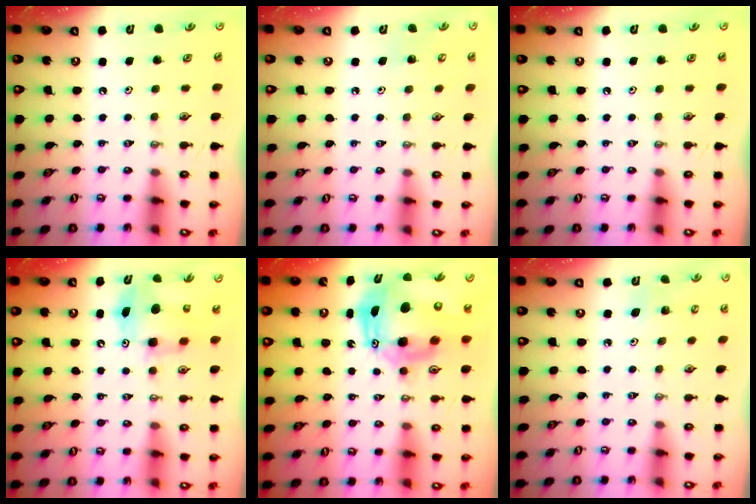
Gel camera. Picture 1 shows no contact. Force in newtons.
{"total": 4.2, "press": 4.2, "slide": 0.4}
{"total": 0.0}
{"total": 8.7, "press": 8.7, "slide": 0.4}
{"total": 15.9, "press": 15.7, "slide": 2.6}
{"total": 5.4, "press": 5.3, "slide": 1.3}